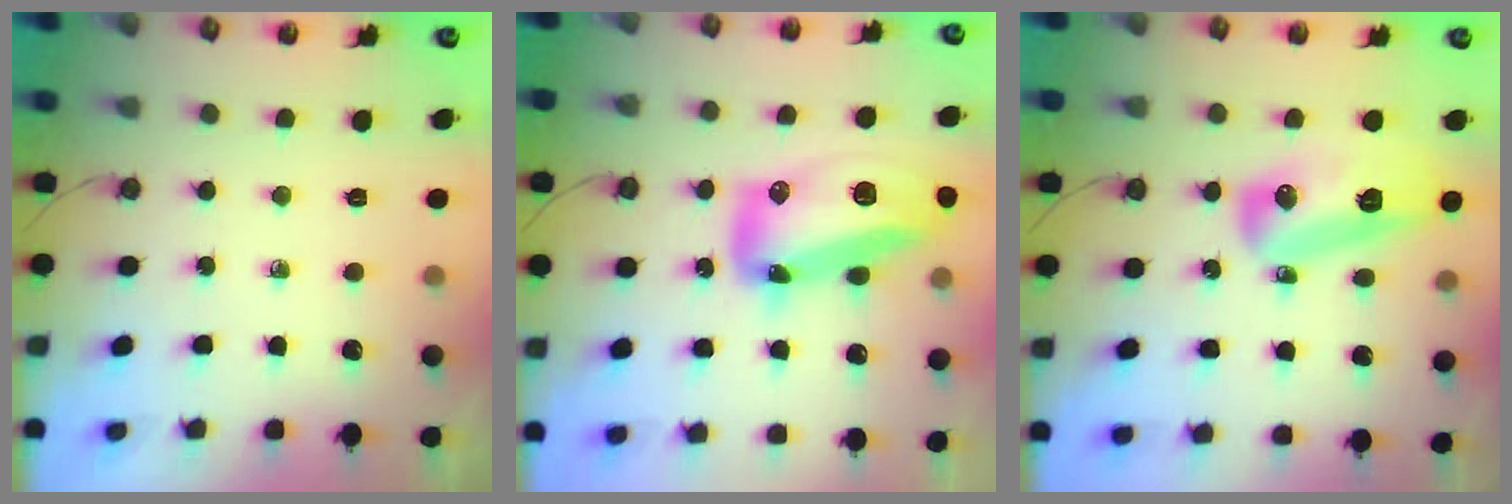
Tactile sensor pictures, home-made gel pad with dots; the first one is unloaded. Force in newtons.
{"total": 18.3, "press": 18.2, "slide": 1.6}
{"total": 12.4, "press": 12.3, "slide": 1.2}